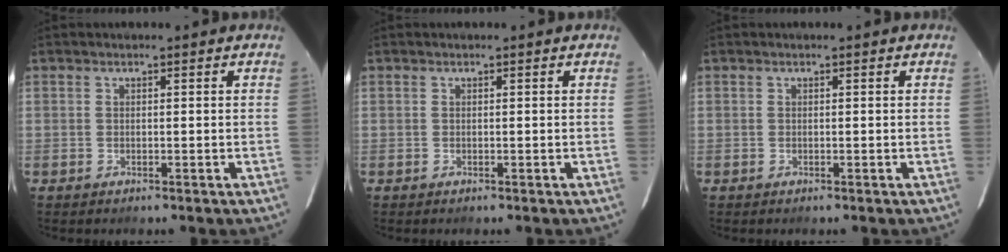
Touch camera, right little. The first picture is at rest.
{"total": 0.0}
{"total": 0.0}